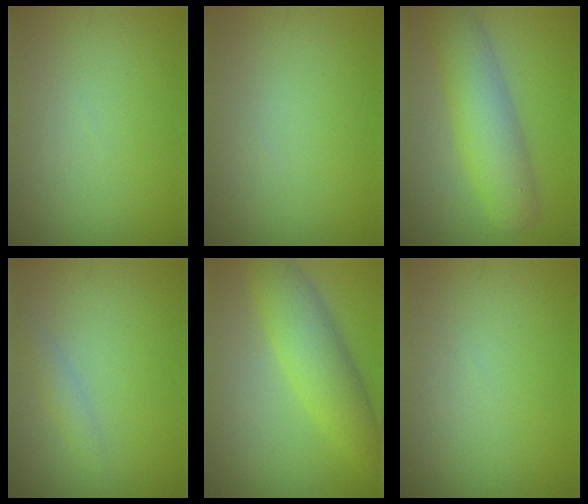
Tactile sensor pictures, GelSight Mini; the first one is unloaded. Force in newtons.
{"total": 0.0}
{"total": 5.8, "press": 5.8, "slide": 0.1}
{"total": 1.2, "press": 1.2, "slide": 0.0}
{"total": 5.3, "press": 5.3, "slide": 0.1}
{"total": 0.0}